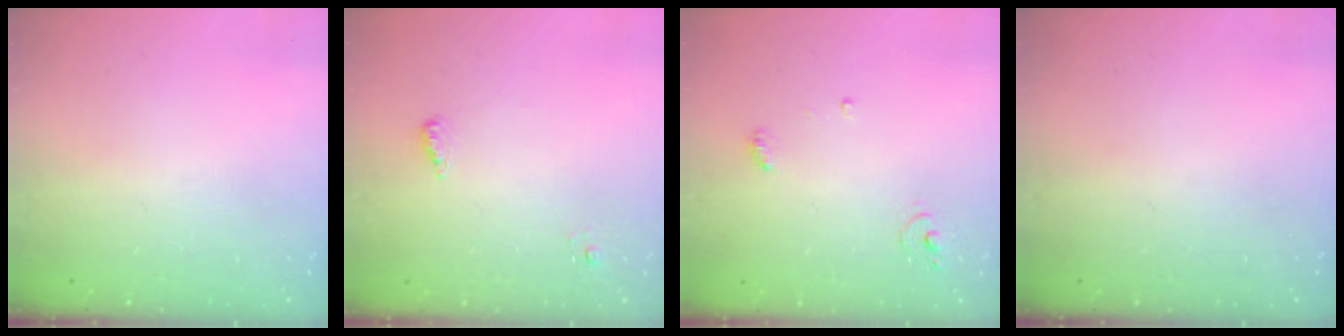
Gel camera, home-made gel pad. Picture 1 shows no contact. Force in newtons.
{"total": 4.6, "press": 4.4, "slide": 1.1}
{"total": 4.2, "press": 4.2, "slide": 0.2}
{"total": 0.0}